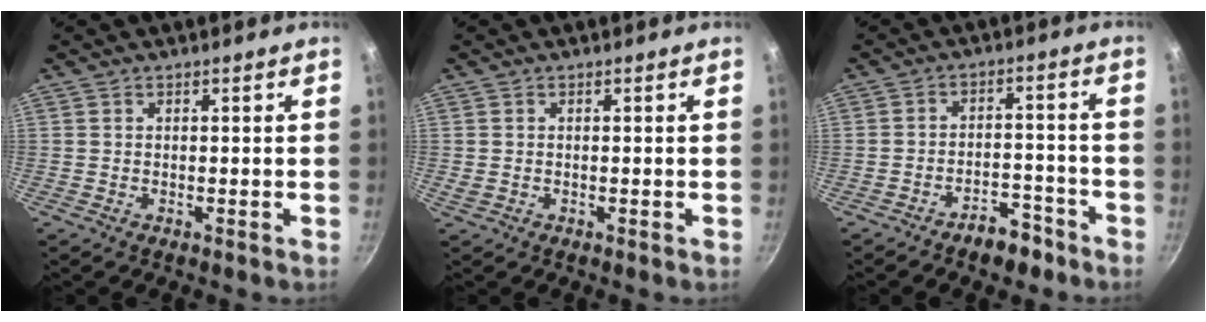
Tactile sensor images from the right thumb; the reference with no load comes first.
{"total": 0.6, "force": [-0.1, 0.4, 0.5], "torque": [-0.010, 0.001, 0.002]}
{"total": 6.1, "force": [-4.5, 3.0, 2.8], "torque": [-0.024, 0.046, -0.062]}